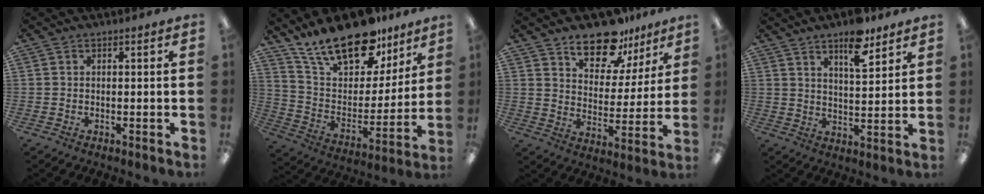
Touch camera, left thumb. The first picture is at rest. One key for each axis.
{"total": 20.9, "fx": 15.7, "fy": 9.3, "fz": 10.2, "tx": -0.184, "ty": -0.098, "tz": 0.280}
{"total": 13.7, "fx": 10.8, "fy": 6.4, "fz": 5.4, "tx": -0.076, "ty": -0.072, "tz": 0.197}
{"total": 9.7, "fx": 6.8, "fy": 3.3, "fz": 6.0, "tx": -0.087, "ty": -0.039, "tz": 0.112}